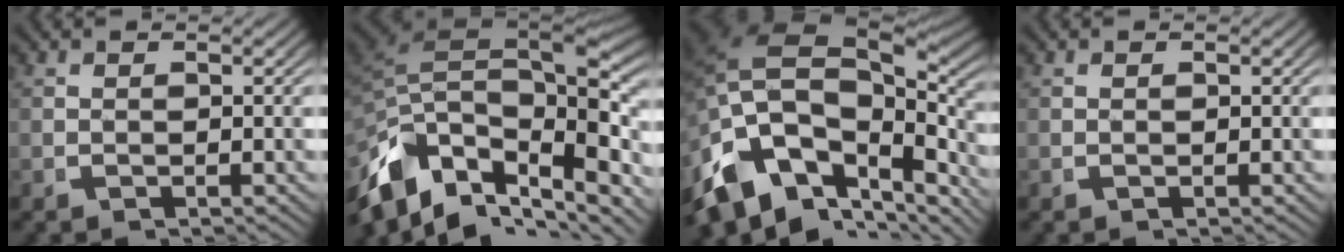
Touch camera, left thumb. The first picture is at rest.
{"total": 18.8, "force": [-1.8, 11.7, 14.6], "torque": [-0.272, -0.036, -0.013]}
{"total": 19.7, "force": [-1.6, 13.5, 14.2], "torque": [-0.286, -0.042, -0.008]}
{"total": 0.0}